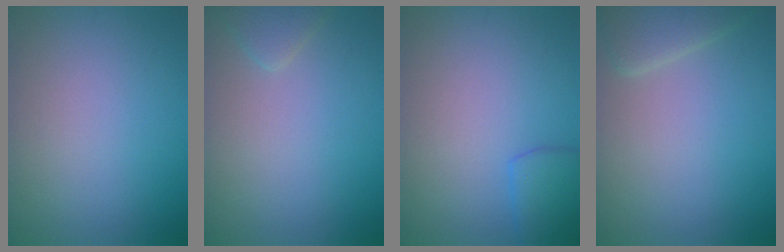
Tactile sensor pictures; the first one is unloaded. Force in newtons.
{"total": 1.4, "press": 1.4, "slide": 0.1}
{"total": 2.6, "press": 2.6, "slide": 0.1}
{"total": 2.6, "press": 2.6, "slide": 0.3}